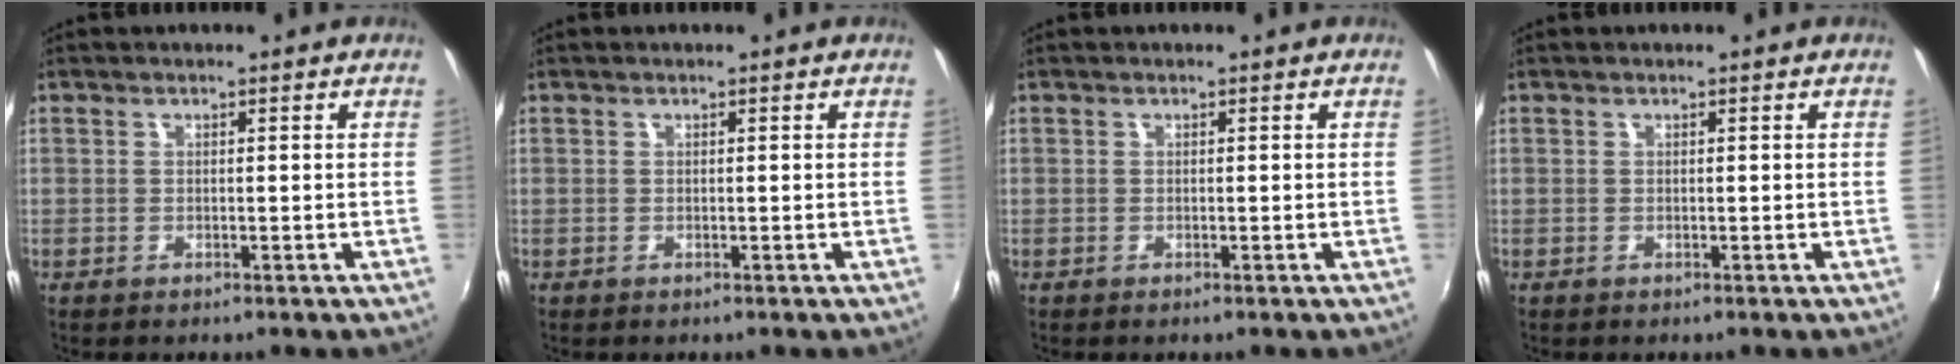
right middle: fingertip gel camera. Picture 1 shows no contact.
{"total": 0.0}
{"total": 0.0}
{"total": 0.0}